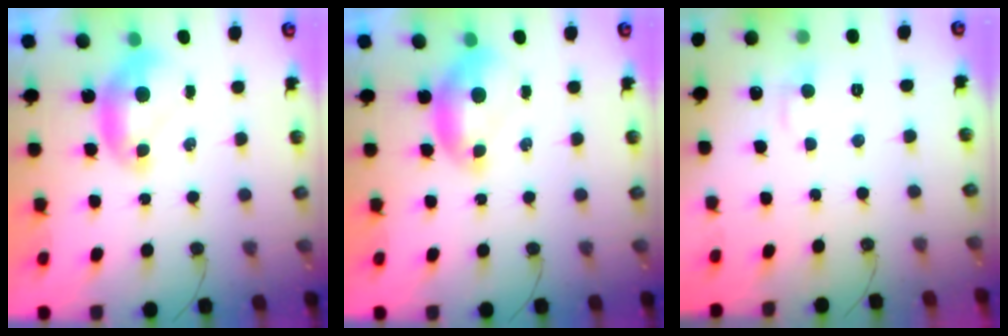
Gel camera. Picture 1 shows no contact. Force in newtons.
{"total": 0.0}
{"total": 1.2, "press": 1.0, "slide": 0.7}